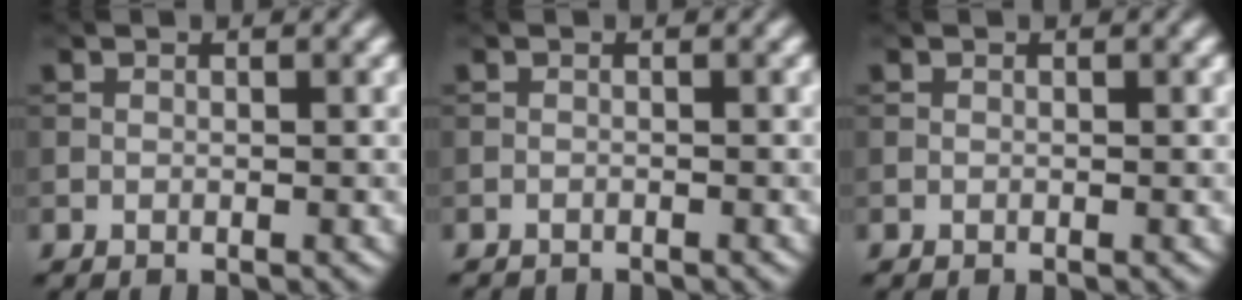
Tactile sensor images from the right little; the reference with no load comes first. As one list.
[{"total": 1.2, "force": [-1.2, 0.0, 0.0], "torque": [0.005, -0.006, -0.020]}, {"total": 0.0}]